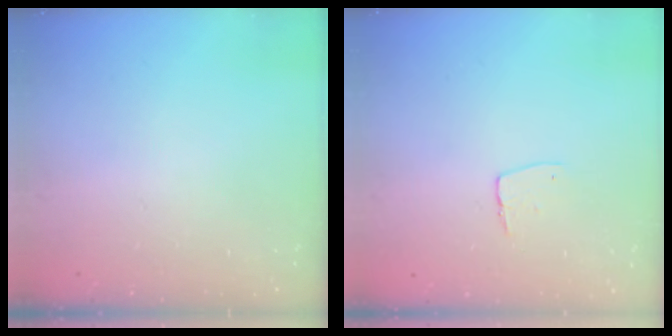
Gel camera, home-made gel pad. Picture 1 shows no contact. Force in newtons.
{"total": 4.9, "press": 4.8, "slide": 0.3}